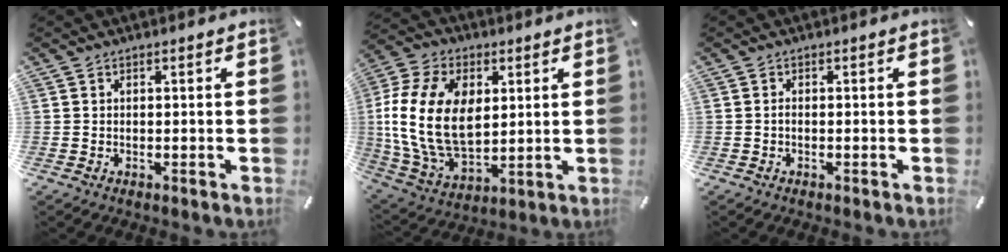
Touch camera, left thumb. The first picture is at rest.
{"total": 19.2, "force": [2.6, 13.3, 13.6], "torque": [-0.293, 0.002, 0.047]}
{"total": 0.7, "force": [-0.3, 0.2, 0.6], "torque": [-0.013, -0.002, -0.006]}